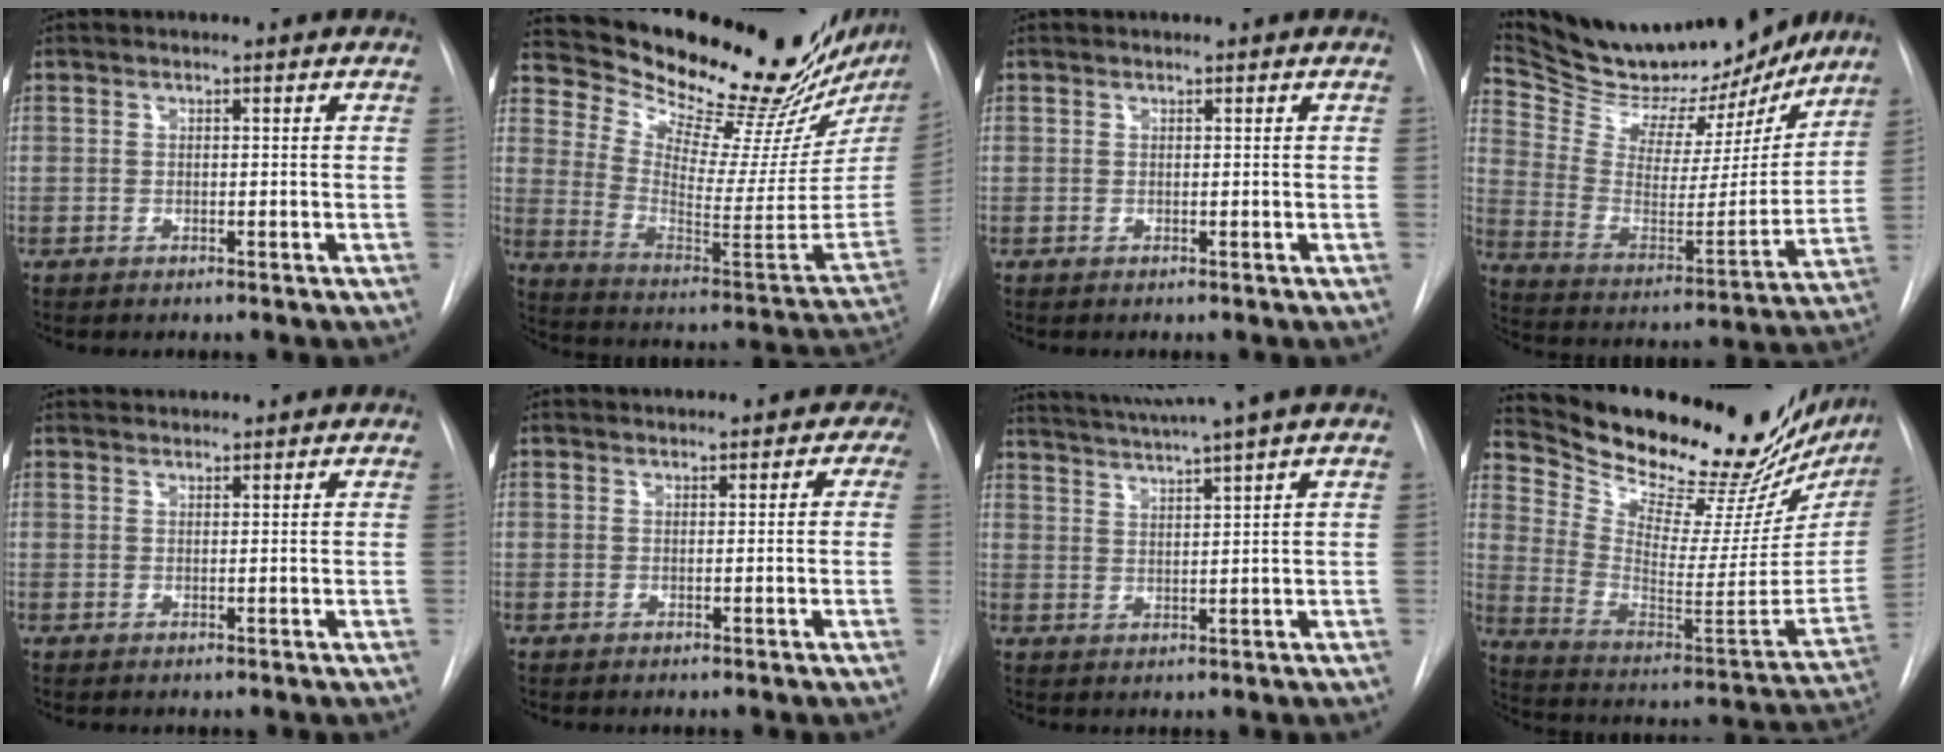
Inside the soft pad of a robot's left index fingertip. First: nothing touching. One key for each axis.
{"total": 29.8, "fx": 25.7, "fy": 3.7, "fz": 14.6, "tx": -0.234, "ty": -0.115, "tz": 0.351}
{"total": 0.0}
{"total": 26.1, "fx": 23.2, "fy": 7.6, "fz": 9.1, "tx": -0.161, "ty": -0.021, "tz": 0.348}
{"total": 2.9, "fx": 2.9, "fy": 0.1, "fz": 0.3, "tx": -0.009, "ty": 0.029, "tz": 0.050}
{"total": 3.1, "fx": 2.1, "fy": 2.0, "fz": 1.1, "tx": 0.009, "ty": 0.013, "tz": 0.021}
{"total": 9.9, "fx": 8.3, "fy": -2.4, "fz": 4.7, "tx": -0.085, "ty": 0.000, "tz": 0.125}
{"total": 32.2, "fx": 28.1, "fy": 6.7, "fz": 14.2, "tx": -0.236, "ty": -0.092, "tz": 0.385}